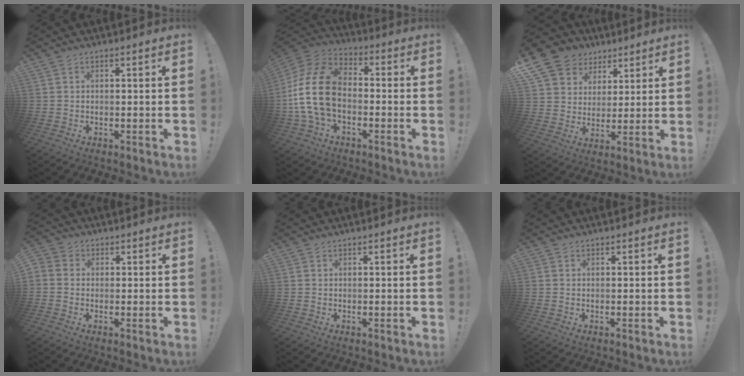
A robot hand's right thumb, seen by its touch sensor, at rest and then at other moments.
{"total": 18.8, "force": [-2.1, 12.8, 13.5], "torque": [-0.258, 0.031, -0.024]}
{"total": 12.6, "force": [6.9, 9.8, 3.9], "torque": [-0.062, -0.048, 0.138]}
{"total": 5.3, "force": [-0.5, 4.9, 2.0], "torque": [-0.040, 0.015, -0.005]}
{"total": 0.0}
{"total": 0.0}